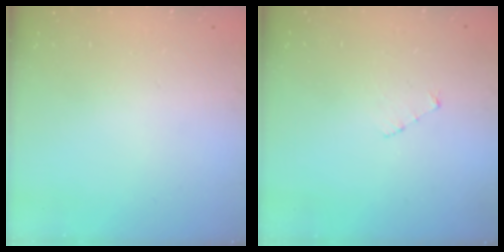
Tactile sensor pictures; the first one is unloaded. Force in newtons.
{"total": 2.6, "press": 2.6, "slide": 0.3}